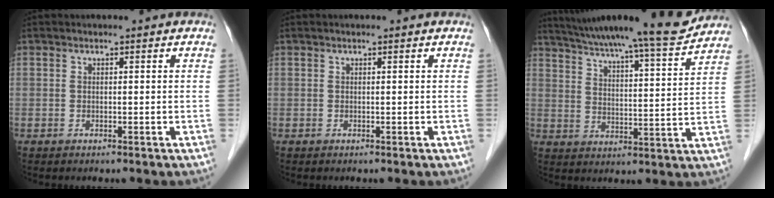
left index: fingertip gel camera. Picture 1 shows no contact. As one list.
[{"total": 0.0}, {"total": 16.2, "force": [14.8, -0.3, 6.6], "torque": [-0.103, -0.020, 0.212]}]